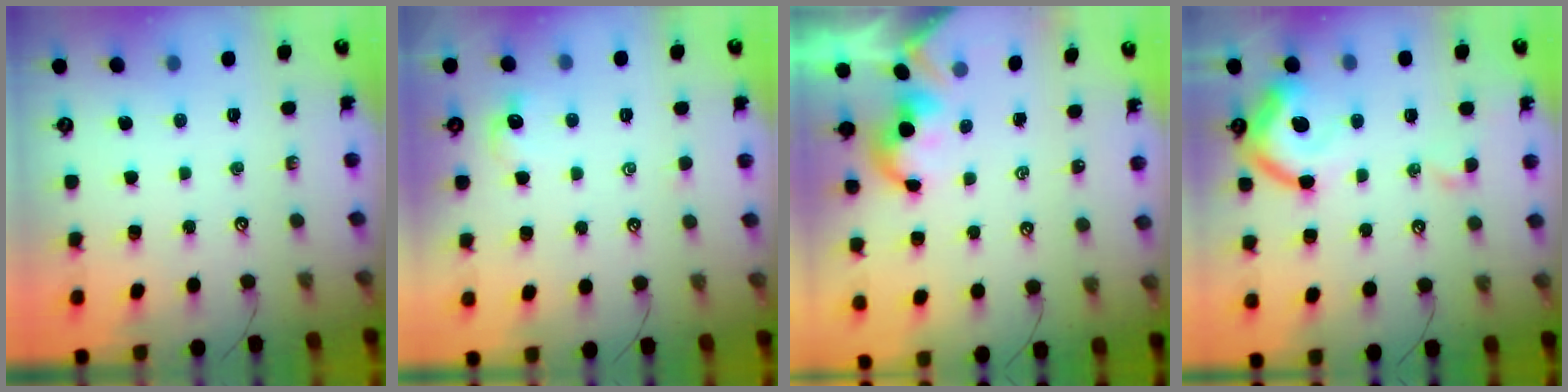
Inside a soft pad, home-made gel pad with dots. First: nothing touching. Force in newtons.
{"total": 0.7, "press": 0.2, "slide": 0.6}
{"total": 2.2, "press": 2.2, "slide": 0.4}
{"total": 10.6, "press": 10.5, "slide": 1.5}